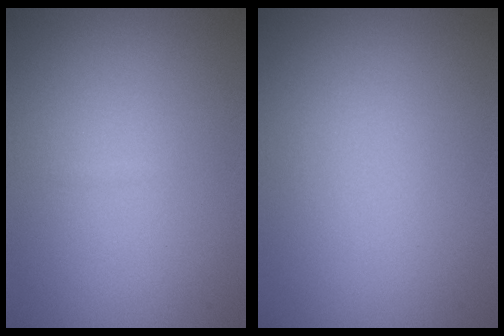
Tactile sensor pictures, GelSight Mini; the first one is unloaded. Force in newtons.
{"total": 0.0}